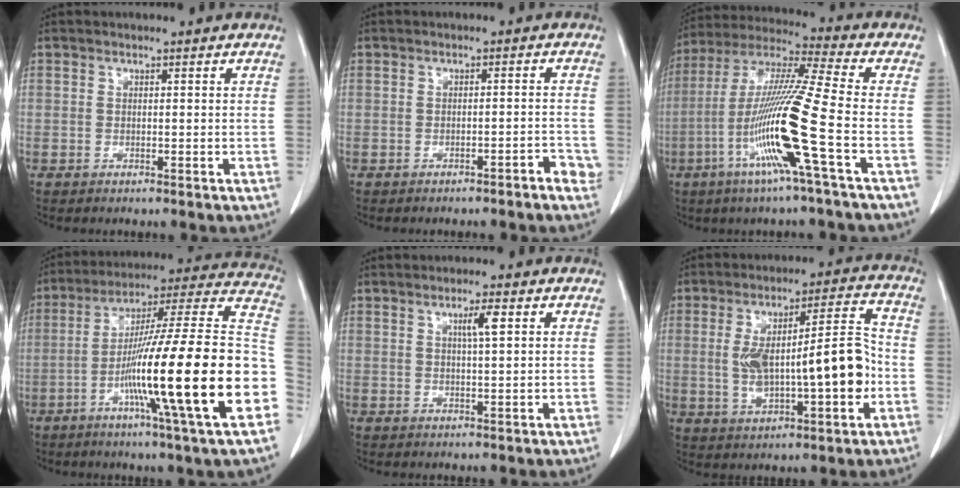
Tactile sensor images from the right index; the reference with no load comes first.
{"total": 2.6, "force": [-1.6, 0.5, 2.0], "torque": [-0.018, 0.005, -0.021]}
{"total": 16.9, "force": [-5.5, -1.9, 15.9], "torque": [-0.323, -0.016, -0.115]}
{"total": 28.0, "force": [-7.7, -0.4, 26.9], "torque": [-0.349, -0.016, -0.147]}
{"total": 2.7, "force": [1.1, 0.1, 2.5], "torque": [-0.039, 0.003, 0.016]}
{"total": 15.0, "force": [-1.6, 3.6, 14.5], "torque": [-0.252, 0.029, -0.013]}